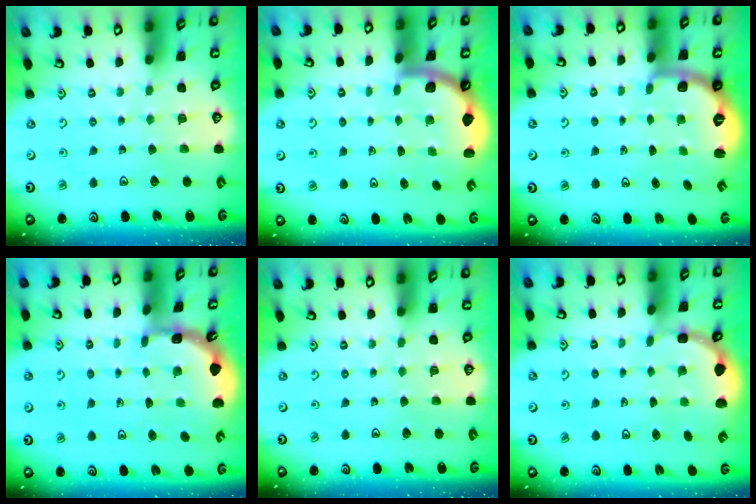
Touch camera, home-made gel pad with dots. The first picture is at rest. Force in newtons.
{"total": 1.6, "press": 1.6, "slide": 0.1}
{"total": 2.6, "press": 1.6, "slide": 2.1}
{"total": 1.6, "press": 1.6, "slide": 0.1}
{"total": 0.0}
{"total": 1.8, "press": 1.7, "slide": 0.7}